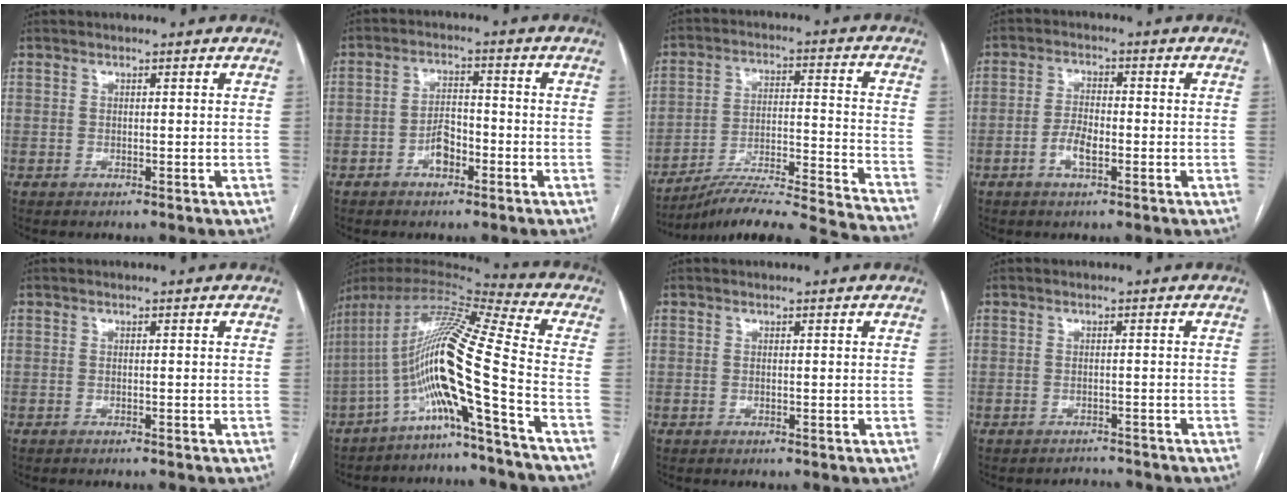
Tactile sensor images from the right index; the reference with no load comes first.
{"total": 4.3, "force": [-2.2, 2.3, 2.9], "torque": [-0.056, 0.012, -0.040]}
{"total": 23.2, "force": [-21.6, -1.4, 8.4], "torque": [-0.086, -0.010, -0.315]}
{"total": 4.0, "force": [-1.6, 1.5, 3.3], "torque": [-0.068, 0.006, -0.031]}
{"total": 1.3, "force": [-1.2, 0.1, 0.3], "torque": [-0.005, -0.002, -0.015]}
{"total": 17.0, "force": [-7.0, -2.0, 15.4], "torque": [-0.286, 0.015, -0.133]}
{"total": 0.0}
{"total": 2.2, "force": [-2.1, 0.1, -0.6], "torque": [0.012, -0.007, -0.026]}